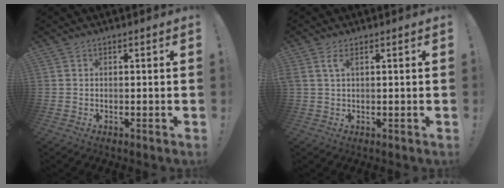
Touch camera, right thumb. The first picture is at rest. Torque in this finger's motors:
{"motor_torque": [1.33, 1.37, 1.39, 0.16, 0.27]}